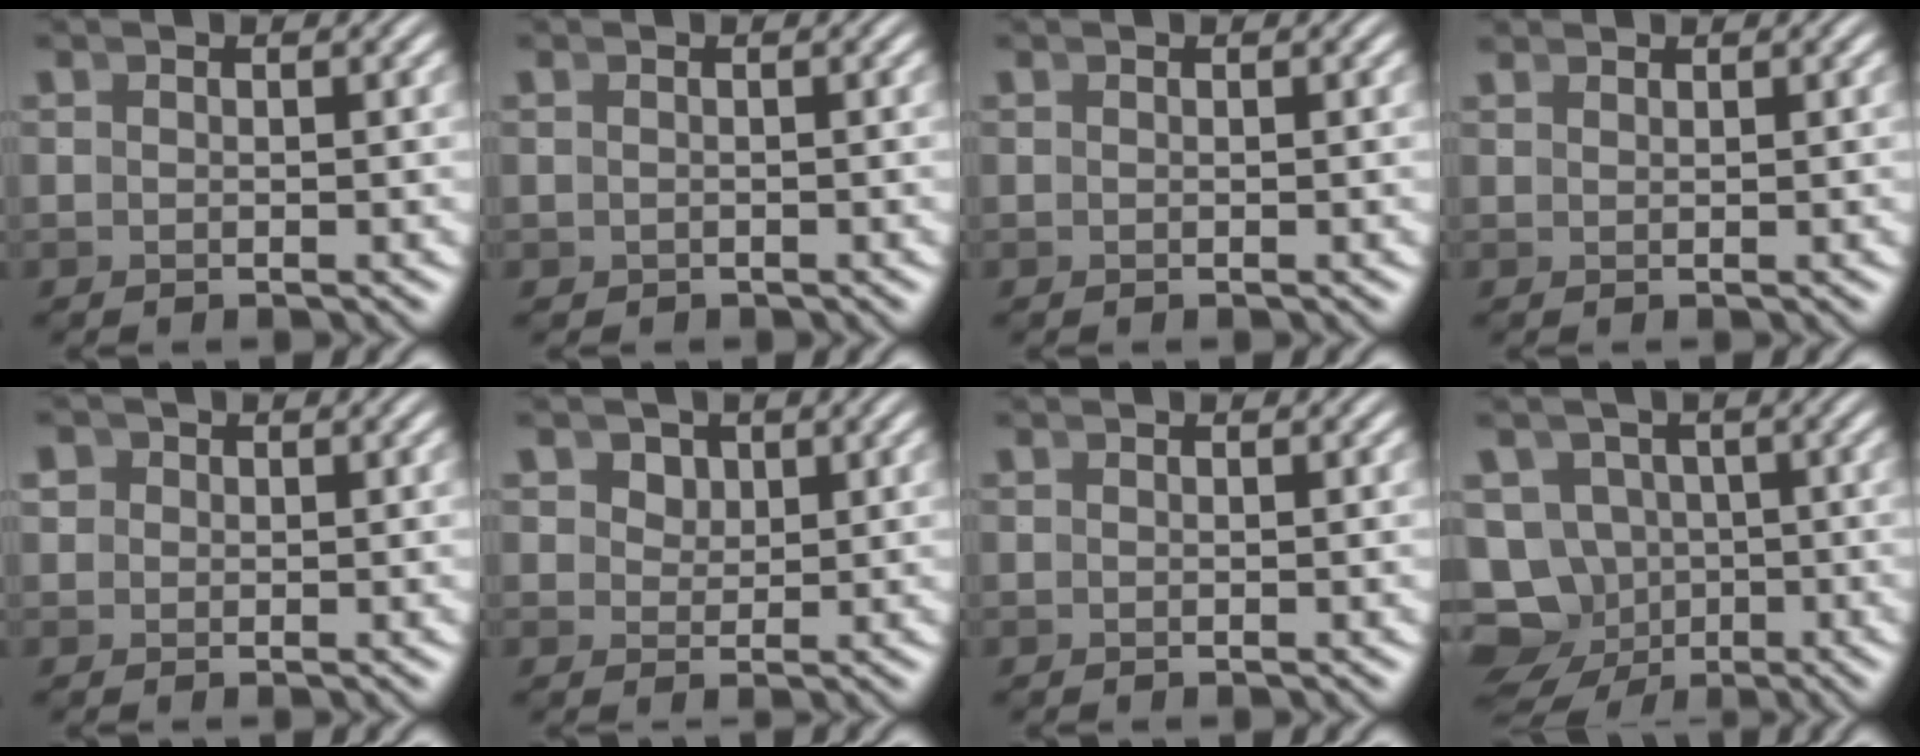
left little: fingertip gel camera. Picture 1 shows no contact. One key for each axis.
{"total": 0.9, "fx": -0.6, "fy": 0.7, "fz": 0.0, "tx": -0.005, "ty": -0.014, "tz": -0.002}
{"total": 0.0}
{"total": 1.2, "fx": 1.0, "fy": -0.7, "fz": -0.2, "tx": 0.017, "ty": 0.001, "tz": 0.023}
{"total": 2.6, "fx": 0.7, "fy": 2.3, "fz": 0.9, "tx": -0.029, "ty": -0.005, "tz": 0.013}
{"total": 2.3, "fx": 1.6, "fy": 1.5, "fz": 0.7, "tx": -0.008, "ty": -0.006, "tz": 0.034}
{"total": 0.0}
{"total": 14.2, "fx": -3.2, "fy": 12.9, "fz": 5.0, "tx": -0.121, "ty": -0.072, "tz": -0.048}